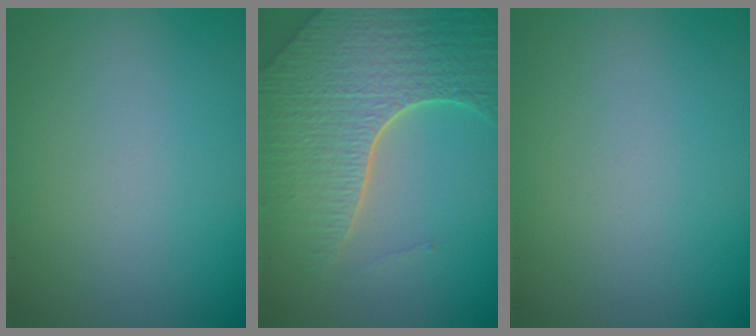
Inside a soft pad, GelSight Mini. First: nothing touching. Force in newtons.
{"total": 8.2, "press": 5.8, "slide": 5.8}
{"total": 0.0}